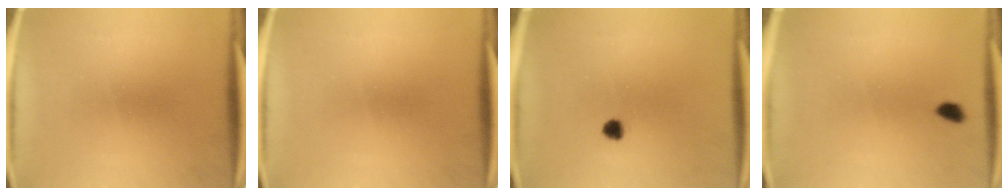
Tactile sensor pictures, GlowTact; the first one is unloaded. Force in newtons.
{"total": 0.0}
{"total": 1.9}
{"total": 1.7}